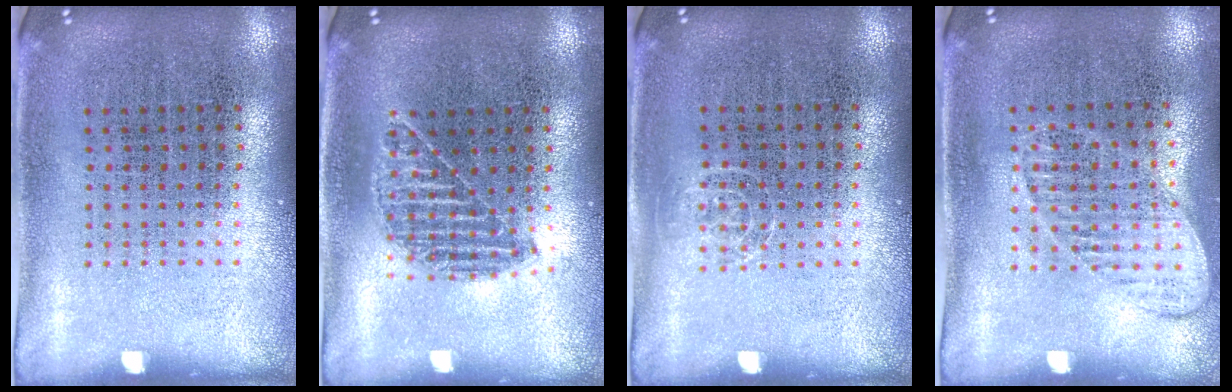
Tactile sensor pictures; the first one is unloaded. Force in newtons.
{"total": 1.2, "press": 1.1, "slide": 0.5}
{"total": 0.6, "press": 0.5, "slide": 0.4}
{"total": 1.1, "press": 1.1, "slide": 0.2}